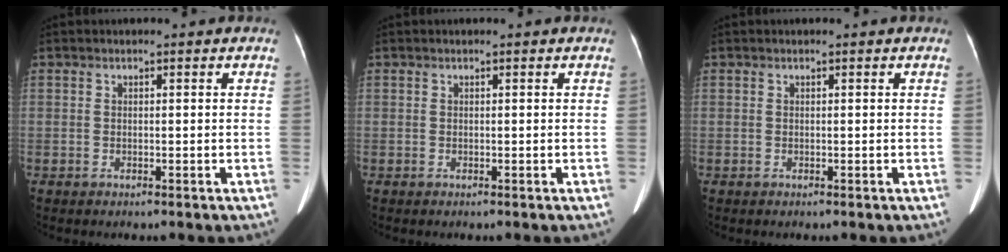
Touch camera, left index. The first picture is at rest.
{"total": 0.0}
{"total": 0.0}